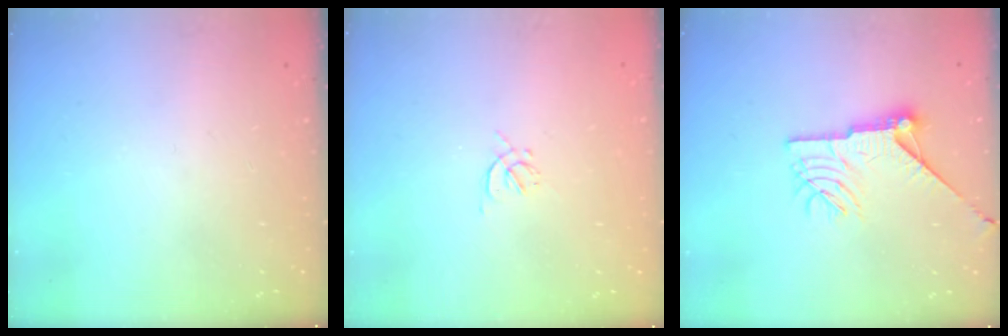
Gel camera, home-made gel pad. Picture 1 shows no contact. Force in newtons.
{"total": 1.2, "press": 1.2, "slide": 0.4}
{"total": 13.0, "press": 13.0, "slide": 0.7}